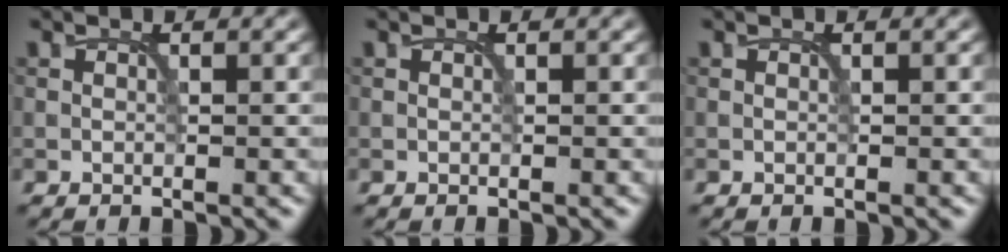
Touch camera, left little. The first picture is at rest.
{"total": 0.0}
{"total": 0.0}